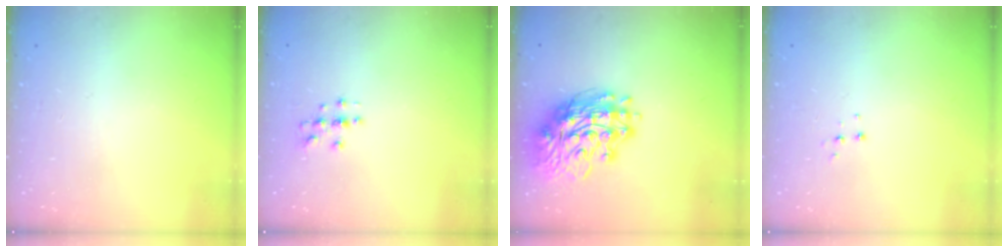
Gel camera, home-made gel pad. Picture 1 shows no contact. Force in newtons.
{"total": 2.7, "press": 2.7, "slide": 0.3}
{"total": 17.0, "press": 16.8, "slide": 2.5}
{"total": 3.9, "press": 3.9, "slide": 0.4}